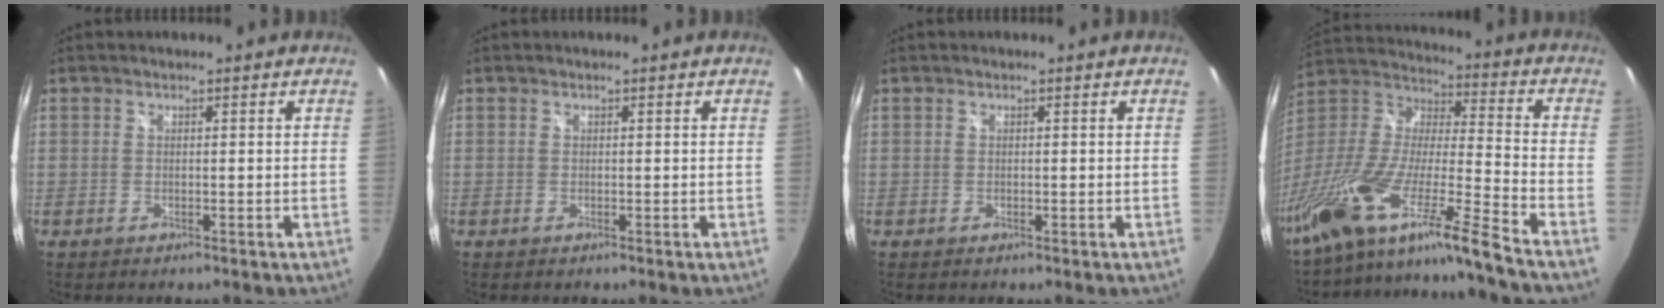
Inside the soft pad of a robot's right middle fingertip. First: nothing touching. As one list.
[{"total": 0.0}, {"total": 0.0}, {"total": 22.9, "force": [-16.8, -0.6, 15.5], "torque": [-0.259, -0.057, -0.306]}]